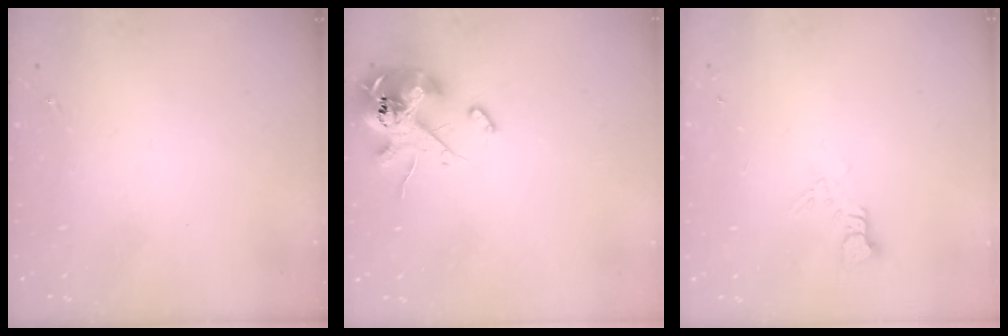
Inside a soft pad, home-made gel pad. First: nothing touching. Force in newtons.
{"total": 13.8, "press": 13.6, "slide": 2.2}
{"total": 3.4, "press": 3.4, "slide": 0.2}